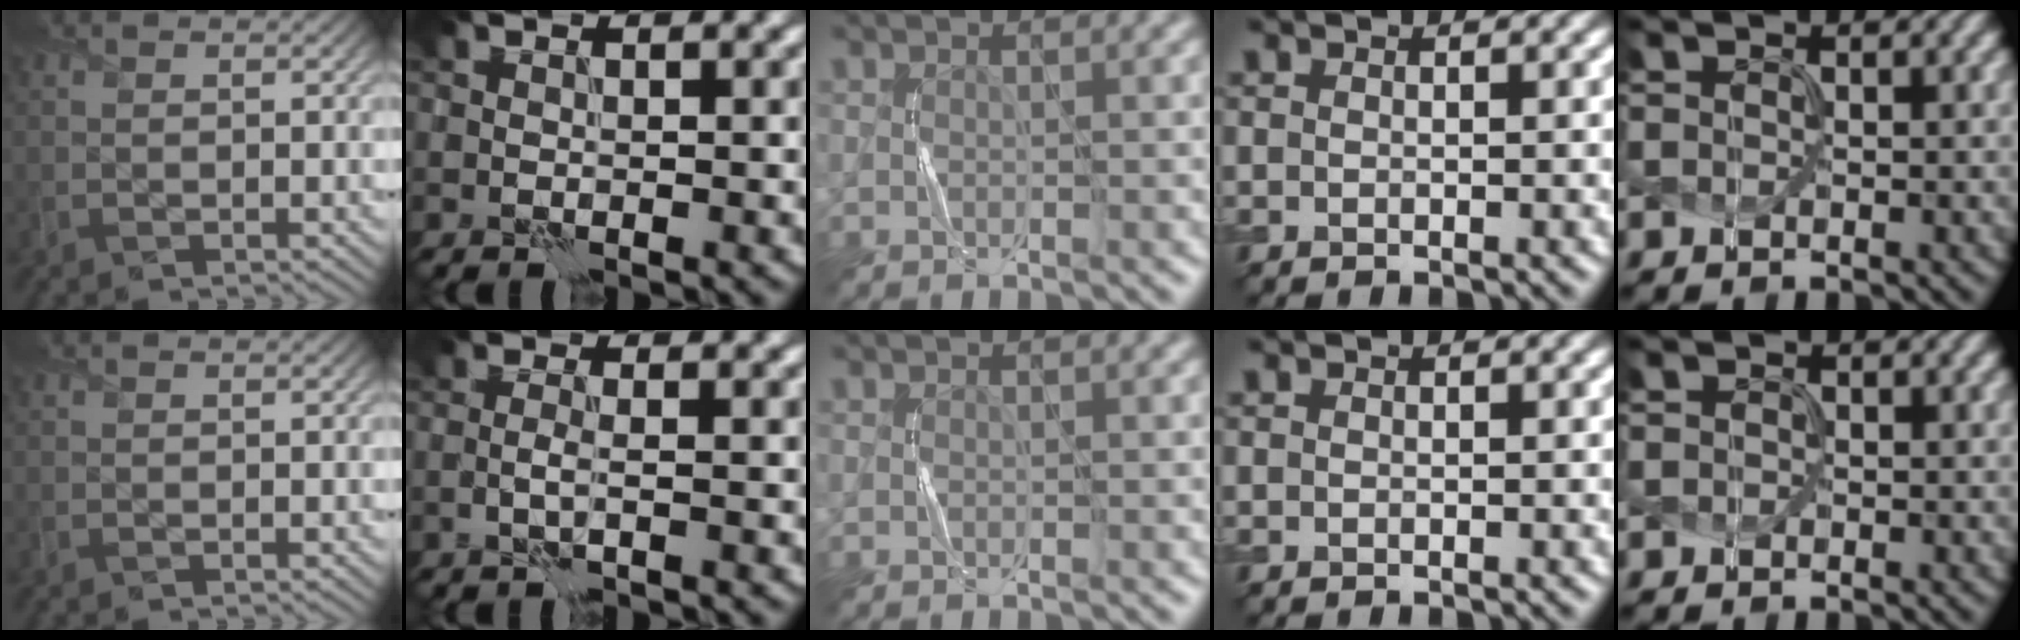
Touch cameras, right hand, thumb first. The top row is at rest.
{"index": {"total": 1.0, "force": [-0.3, -0.4, 0.9], "torque": [-0.021, 0.003, -0.009]}, "little": {"total": 0.5, "force": [-0.1, -0.2, -0.5], "torque": [0.006, 0.000, 0.005]}}